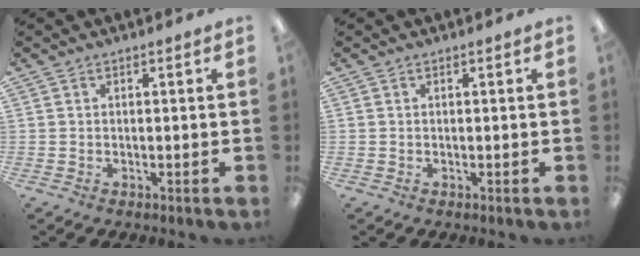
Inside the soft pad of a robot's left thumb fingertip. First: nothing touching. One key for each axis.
{"total": 0.0}